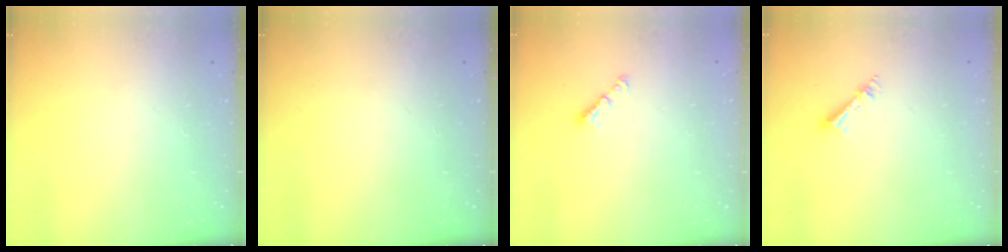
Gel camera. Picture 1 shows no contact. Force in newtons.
{"total": 0.0}
{"total": 3.0, "press": 2.9, "slide": 0.5}
{"total": 4.2, "press": 4.2, "slide": 0.2}